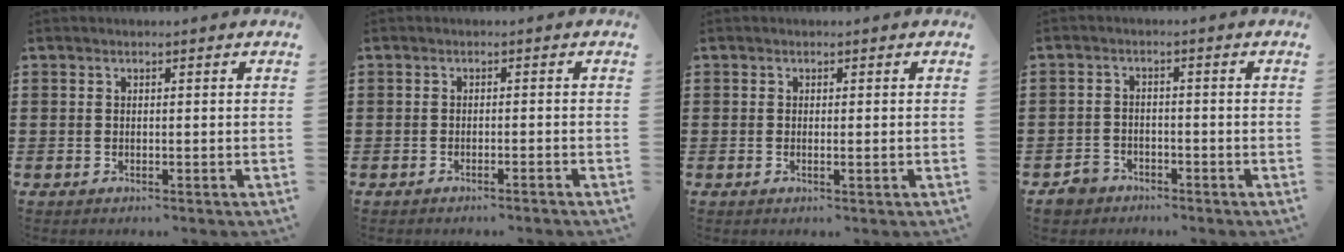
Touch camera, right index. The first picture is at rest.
{"total": 1.1, "force": [-1.0, -0.3, 0.5], "torque": [-0.009, 0.000, -0.020]}
{"total": 0.7, "force": [0.0, 0.0, 0.7], "torque": [-0.012, -0.004, 0.000]}
{"total": 2.8, "force": [-2.5, 1.3, 0.3], "torque": [-0.020, 0.003, -0.054]}